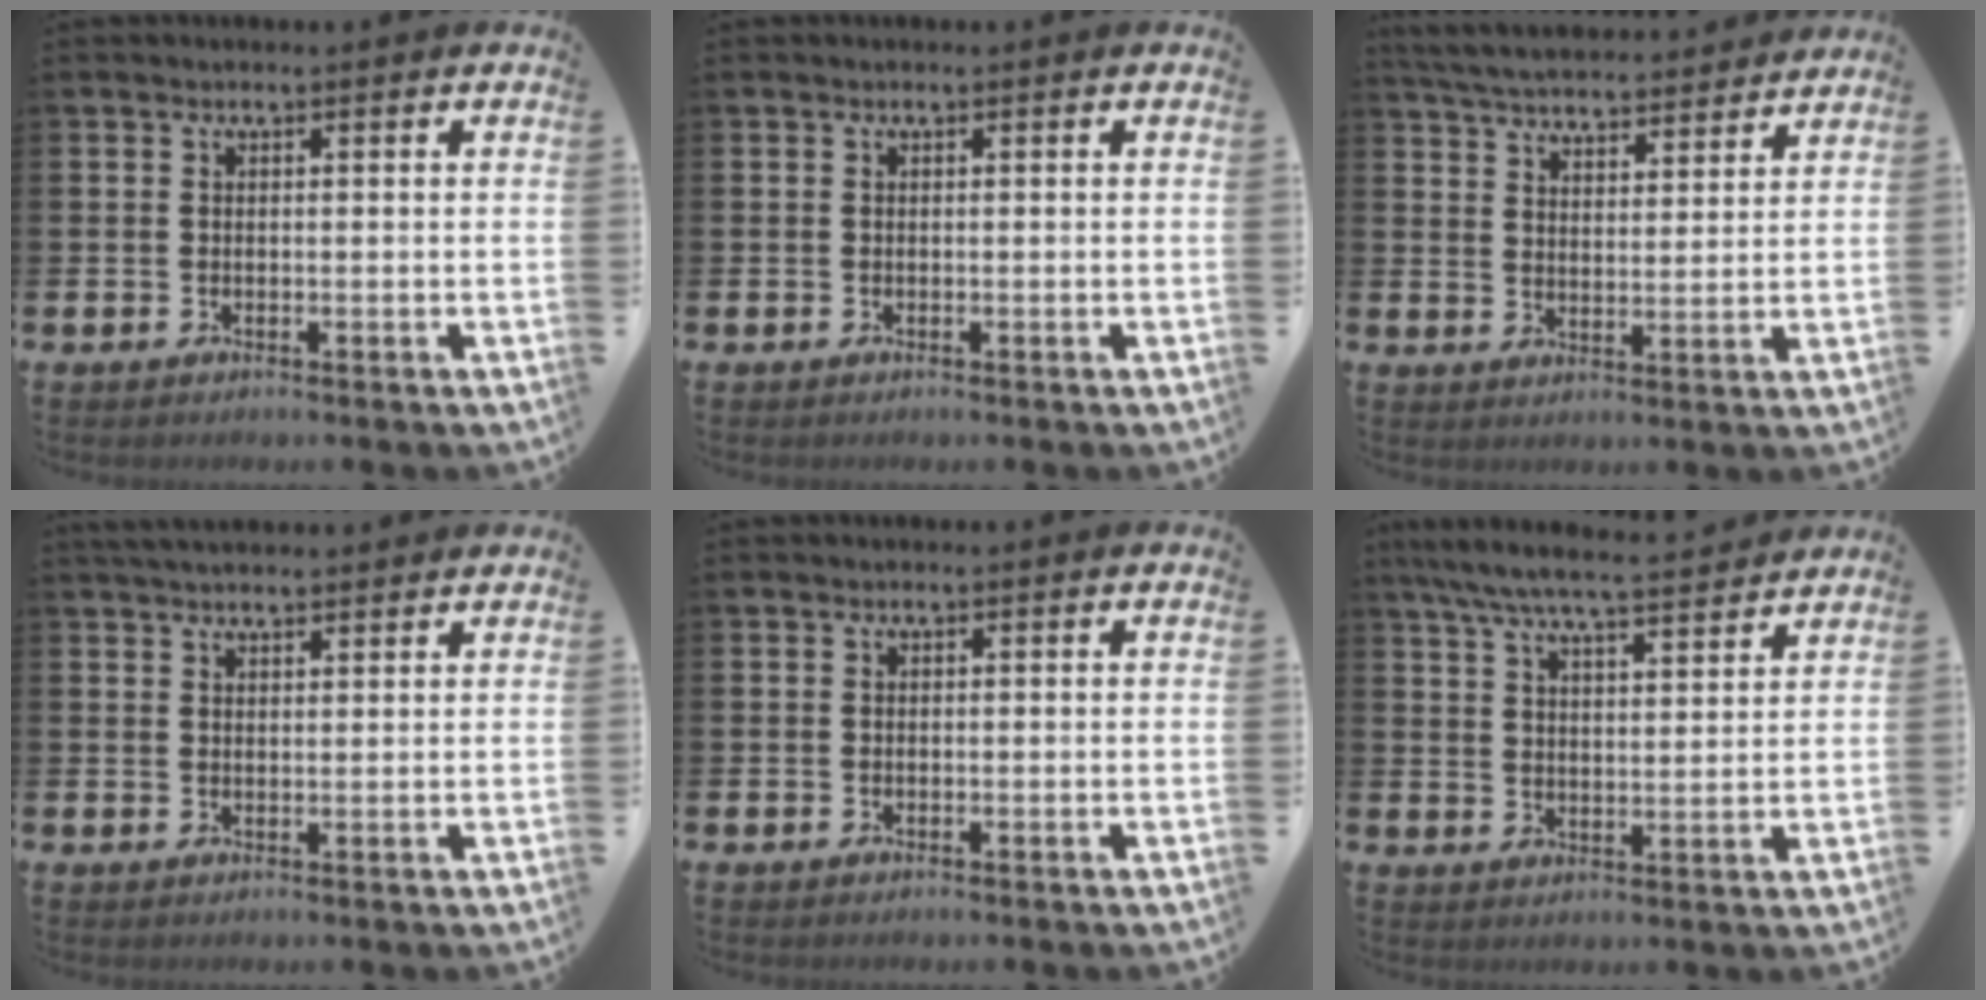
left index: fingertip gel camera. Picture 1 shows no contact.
{"total": 0.0}
{"total": 5.5, "force": [5.4, 0.6, 0.6], "torque": [-0.033, -0.036, 0.095]}
{"total": 2.9, "force": [2.8, 0.5, 0.7], "torque": [-0.014, -0.007, 0.050]}
{"total": 0.0}
{"total": 7.5, "force": [6.9, 0.6, 2.7], "torque": [-0.066, -0.040, 0.121]}